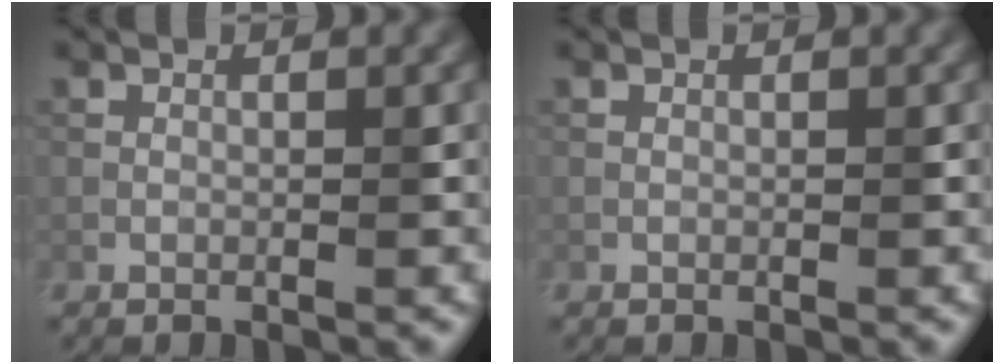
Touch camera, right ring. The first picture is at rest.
{"total": 0.0}